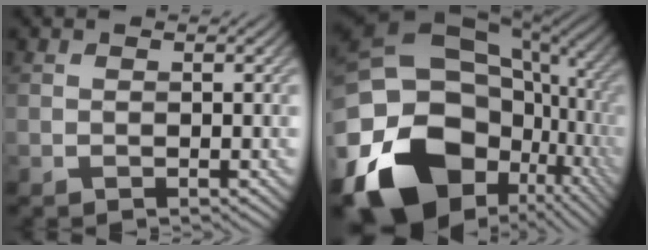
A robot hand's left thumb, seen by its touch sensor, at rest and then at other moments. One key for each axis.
{"total": 20.1, "fx": -5.5, "fy": 15.0, "fz": 12.3, "tx": -0.267, "ty": -0.018, "tz": -0.079}